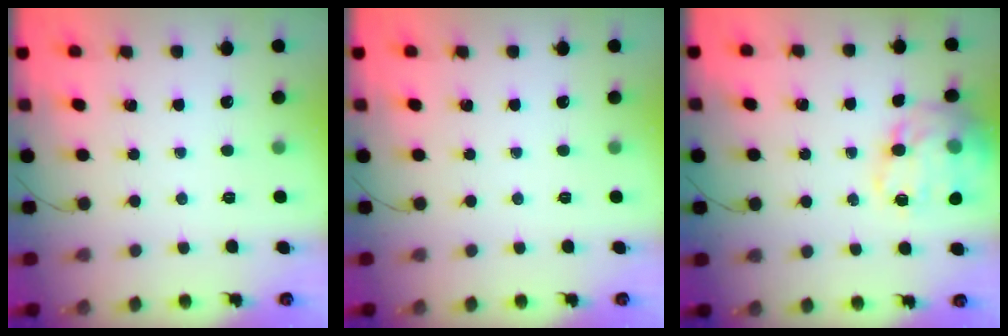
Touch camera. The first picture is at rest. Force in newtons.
{"total": 0.0}
{"total": 16.0, "press": 15.8, "slide": 2.2}